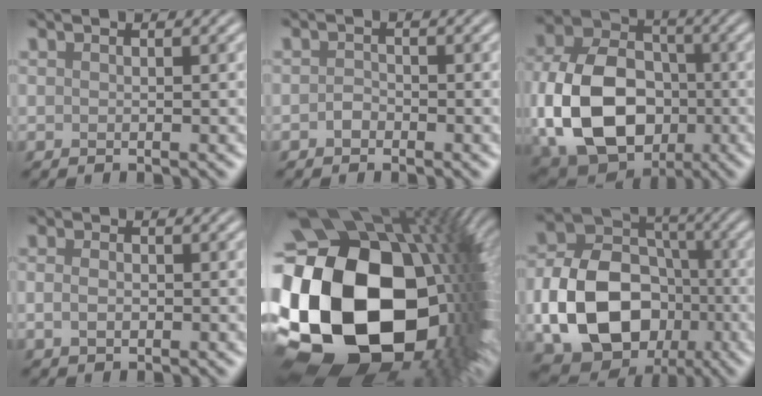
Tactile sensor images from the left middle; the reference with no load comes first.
{"total": 1.0, "force": [-0.6, 0.7, 0.4], "torque": [-0.010, 0.001, -0.013]}
{"total": 13.9, "force": [-2.6, 10.1, 9.2], "torque": [-0.206, -0.022, -0.049]}
{"total": 1.7, "force": [-0.2, 1.2, 1.2], "torque": [-0.027, 0.001, -0.005]}
{"total": 23.6, "force": [-2.2, 16.7, 16.5], "torque": [-0.333, -0.060, -0.009]}
{"total": 12.8, "force": [-3.4, 9.7, 7.7], "torque": [-0.157, -0.010, -0.065]}